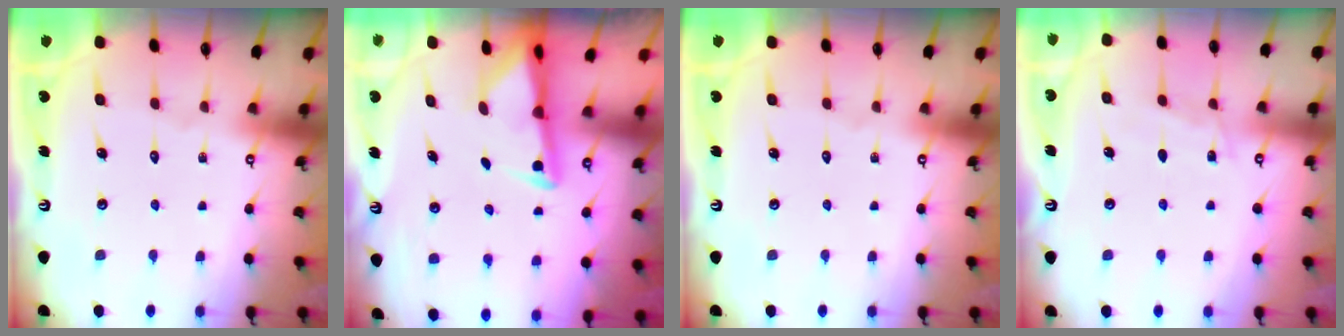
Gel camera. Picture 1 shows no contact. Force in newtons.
{"total": 2.8, "press": 2.7, "slide": 0.7}
{"total": 0.0}
{"total": 4.1, "press": 4.1, "slide": 0.5}